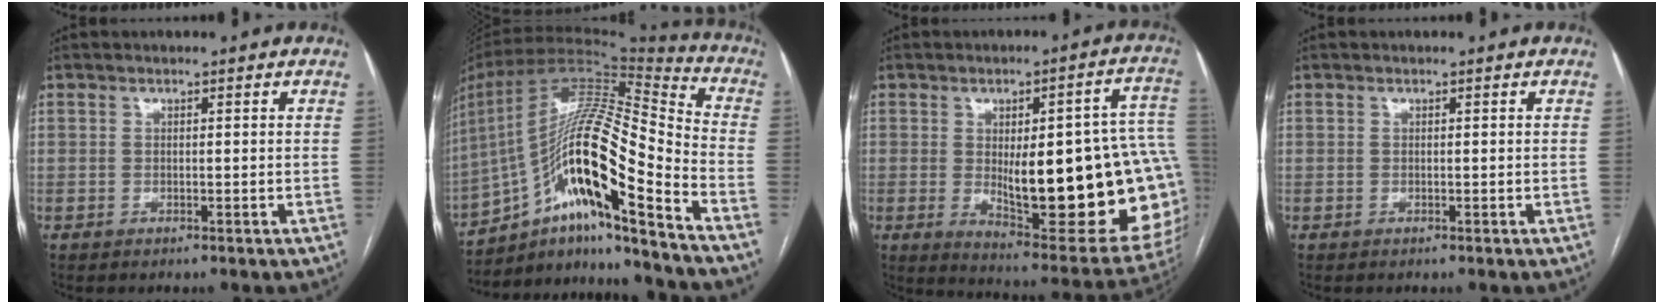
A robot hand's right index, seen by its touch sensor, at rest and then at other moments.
{"total": 22.7, "force": [-11.8, 2.1, 19.3], "torque": [-0.355, 0.010, -0.205]}
{"total": 26.9, "force": [-1.8, 6.6, 26.0], "torque": [-0.251, 0.011, -0.002]}
{"total": 0.0}